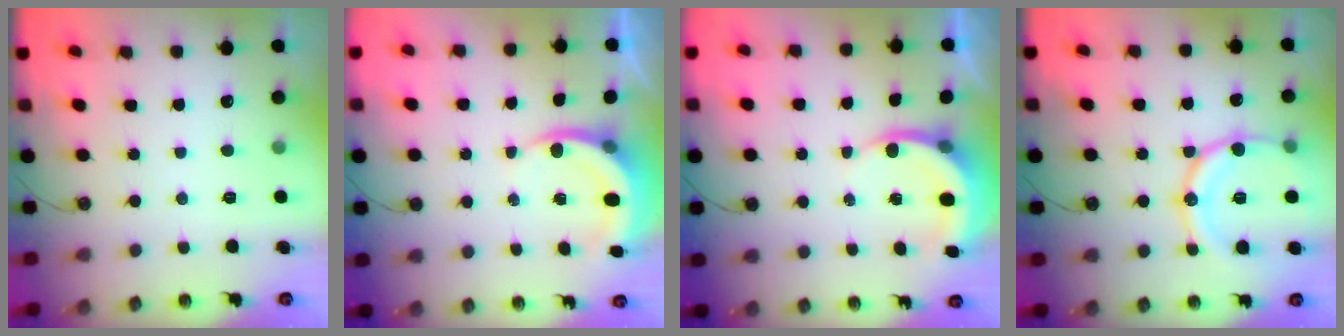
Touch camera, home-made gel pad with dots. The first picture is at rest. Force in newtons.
{"total": 5.3, "press": 5.3, "slide": 0.6}
{"total": 4.8, "press": 4.7, "slide": 0.6}
{"total": 17.7, "press": 17.4, "slide": 3.3}